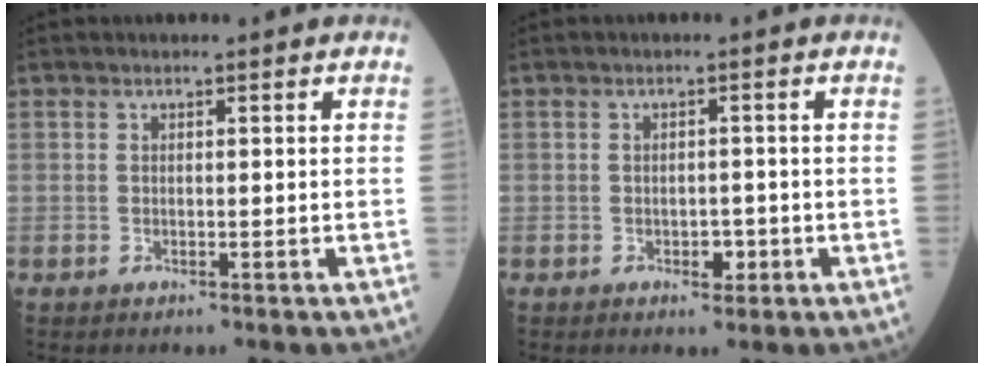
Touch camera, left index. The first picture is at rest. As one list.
[{"total": 1.9, "force": [-0.7, 1.2, 1.4], "torque": [-0.016, 0.002, -0.005]}]